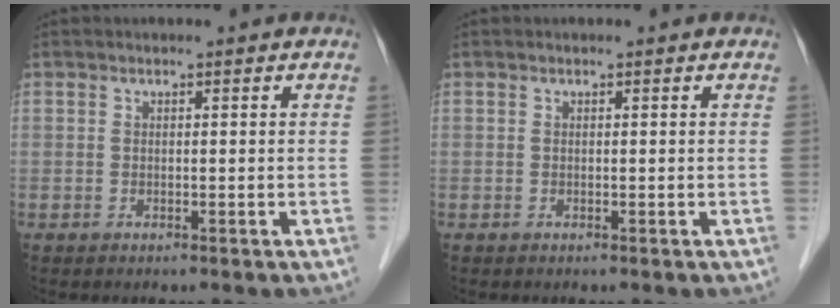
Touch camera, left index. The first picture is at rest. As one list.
[{"total": 0.0}]